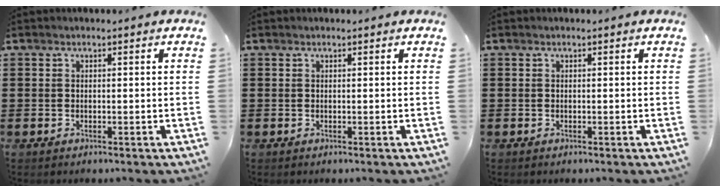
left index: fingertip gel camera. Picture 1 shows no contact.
{"total": 0.0}
{"total": 0.0}